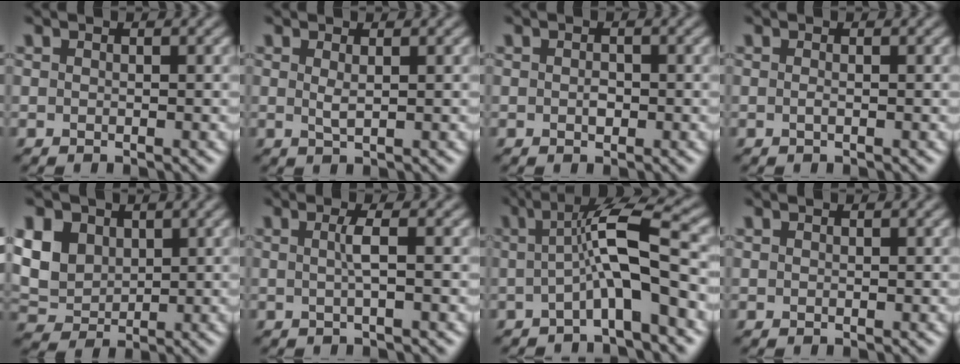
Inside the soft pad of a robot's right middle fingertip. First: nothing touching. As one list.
[{"total": 1.0, "force": [0.4, 0.2, 0.9], "torque": [-0.020, -0.002, 0.007]}, {"total": 0.9, "force": [-0.1, 0.6, 0.7], "torque": [-0.012, -0.001, -0.002]}, {"total": 0.5, "force": [-0.1, 0.1, 0.5], "torque": [-0.011, -0.001, -0.002]}, {"total": 6.9, "force": [2.3, 5.3, 3.8], "torque": [-0.107, 0.017, 0.043]}, {"total": 1.7, "force": [0.0, 0.2, 1.7], "torque": [-0.036, 0.002, -0.001]}, {"total": 6.2, "force": [-0.7, 1.0, 6.1], "torque": [-0.102, 0.016, -0.020]}, {"total": 0.0}]